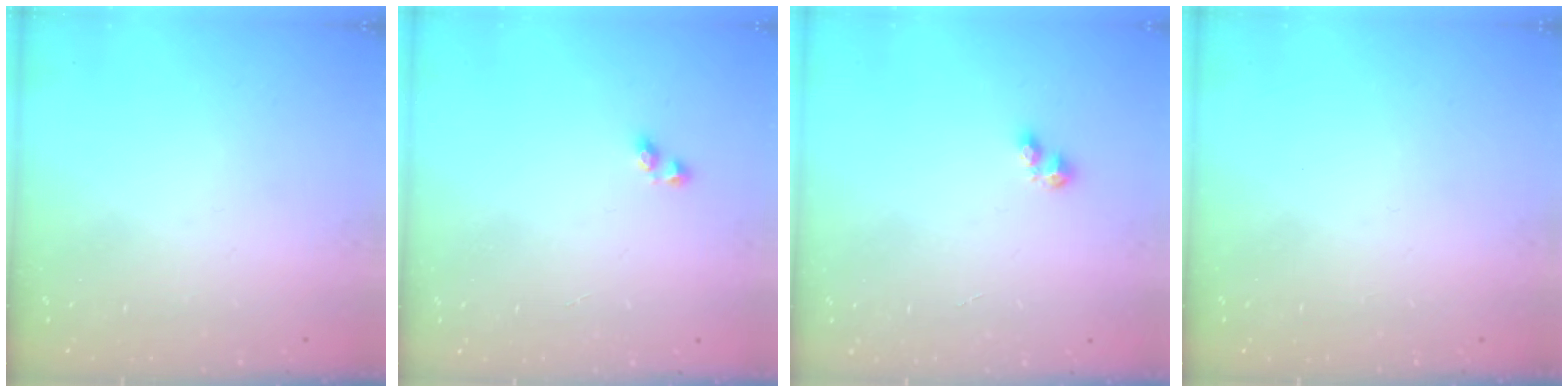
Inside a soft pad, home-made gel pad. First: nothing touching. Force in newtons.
{"total": 2.2, "press": 1.9, "slide": 1.1}
{"total": 3.2, "press": 3.2, "slide": 0.4}
{"total": 0.0}